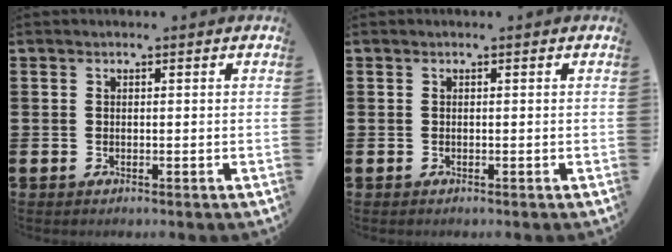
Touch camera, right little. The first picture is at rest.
{"total": 0.0}